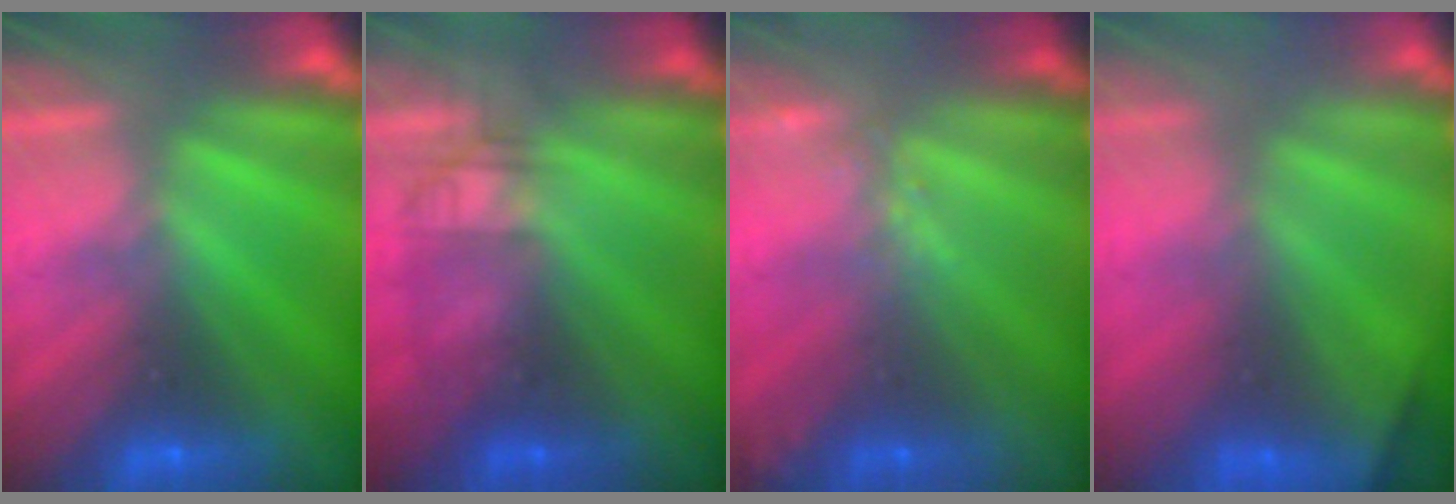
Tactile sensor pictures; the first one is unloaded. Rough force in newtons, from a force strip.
{"total": 2.2}
{"total": 1.6}
{"total": 6.4}